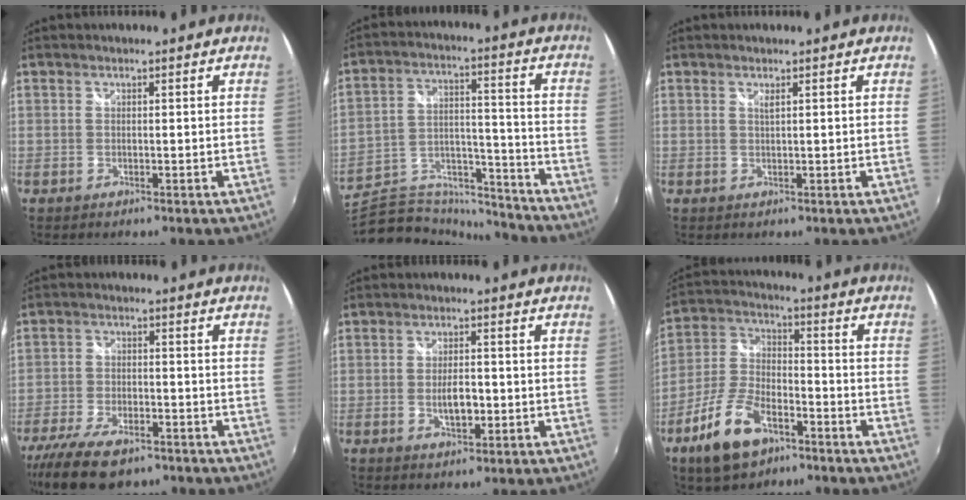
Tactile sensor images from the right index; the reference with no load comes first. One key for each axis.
{"total": 21.3, "fx": -18.9, "fy": 6.5, "fz": 7.4, "tx": -0.142, "ty": 0.017, "tz": -0.291}
{"total": 0.8, "fx": 0.6, "fy": -0.4, "fz": 0.5, "tx": -0.008, "ty": 0.000, "tz": 0.010}
{"total": 13.5, "fx": -9.6, "fy": 5.7, "fz": 7.6, "tx": -0.178, "ty": -0.030, "tz": -0.169}
{"total": 4.5, "fx": -0.9, "fy": 2.1, "fz": 3.9, "tx": -0.073, "ty": -0.003, "tz": -0.014}
{"total": 13.8, "fx": -8.0, "fy": 6.9, "fz": 8.9, "tx": -0.196, "ty": 0.002, "tz": -0.146}